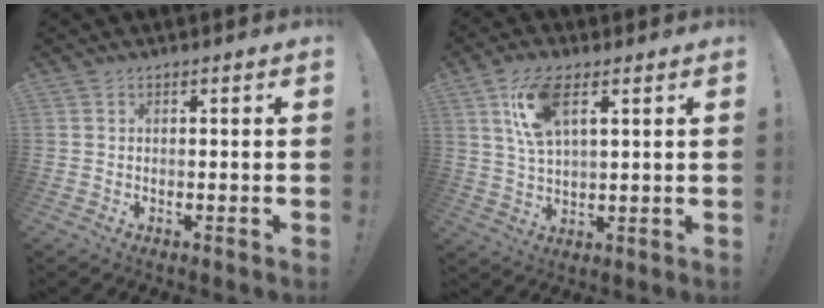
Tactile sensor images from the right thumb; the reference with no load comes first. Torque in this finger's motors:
{"motor_torque": [0.76, 0.96, 0.12, 0.23, 0.42]}